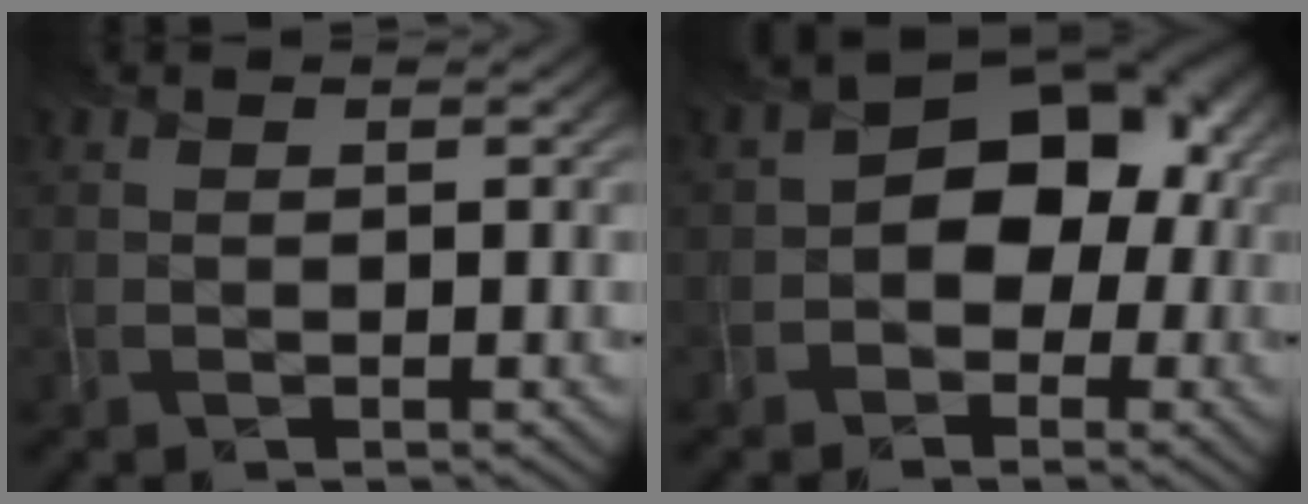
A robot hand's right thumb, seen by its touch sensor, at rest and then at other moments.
{"total": 7.8, "force": [-1.2, 5.8, 5.0], "torque": [-0.054, 0.009, -0.030]}